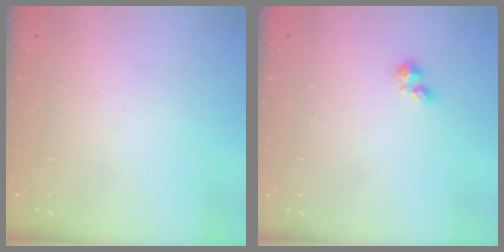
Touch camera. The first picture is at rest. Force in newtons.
{"total": 2.4, "press": 2.4, "slide": 0.5}